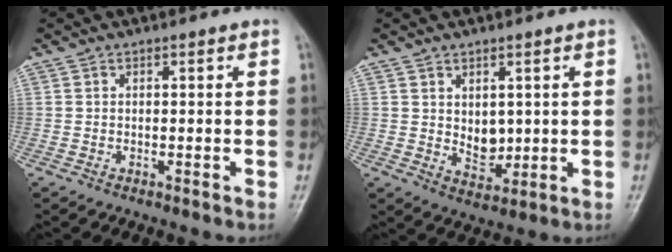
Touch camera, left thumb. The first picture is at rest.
{"total": 5.0, "force": [0.9, 3.6, 3.4], "torque": [-0.037, -0.017, 0.029]}